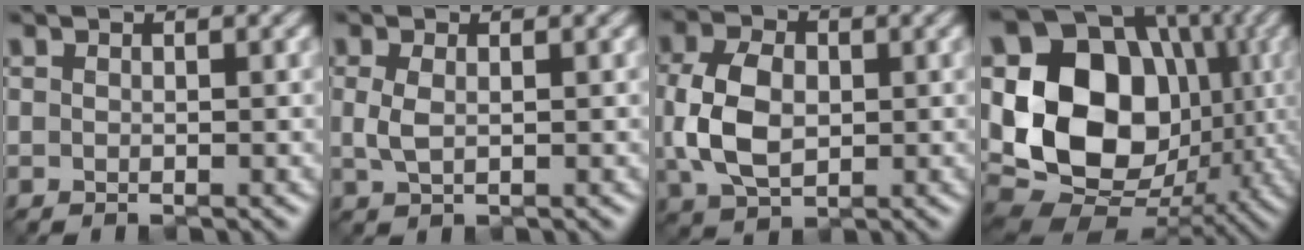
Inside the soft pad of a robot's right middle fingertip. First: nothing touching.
{"total": 1.4, "force": [-0.1, 0.6, 1.2], "torque": [-0.033, -0.002, 0.000]}
{"total": 5.9, "force": [-0.2, 4.1, 4.2], "torque": [-0.095, 0.001, -0.004]}
{"total": 15.6, "force": [0.7, 12.3, 9.6], "torque": [-0.172, -0.003, 0.007]}